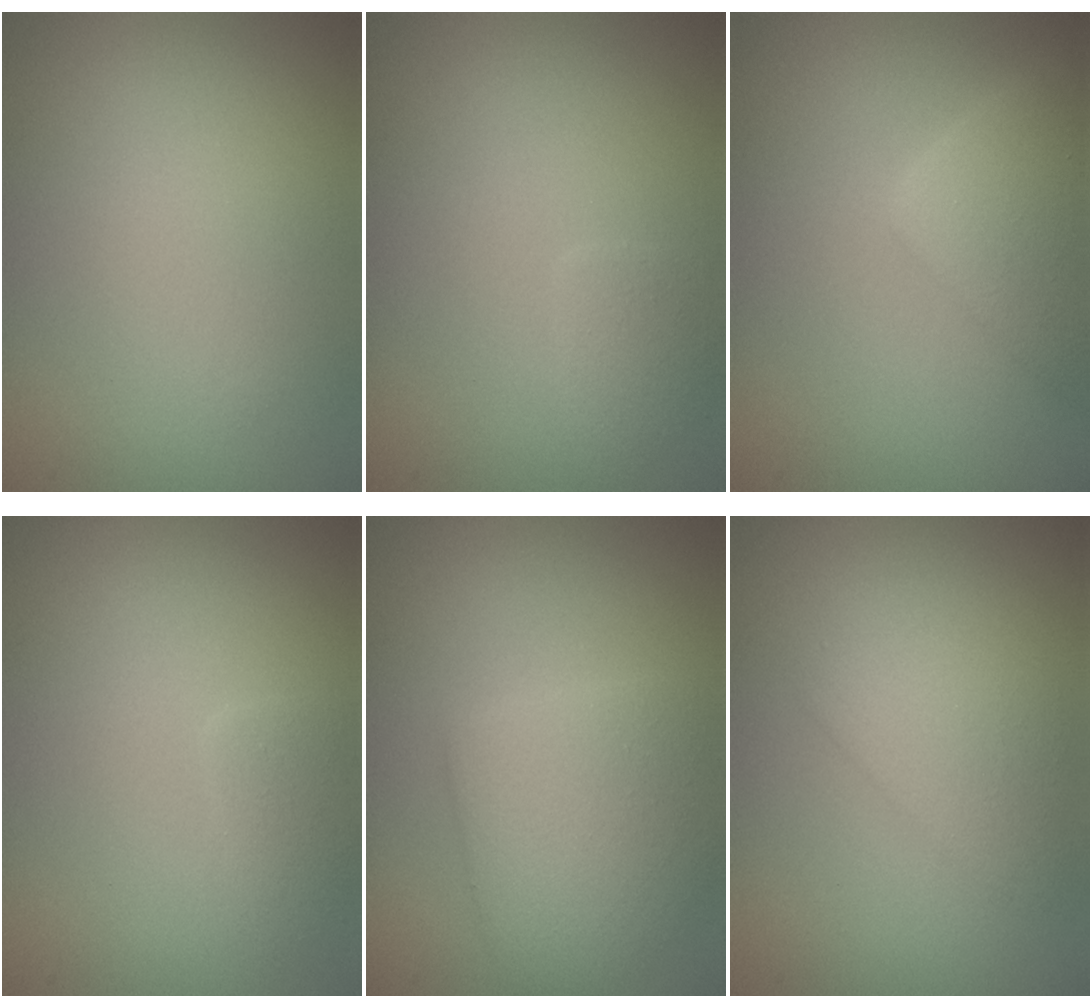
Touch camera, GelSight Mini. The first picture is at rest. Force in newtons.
{"total": 1.6, "press": 1.5, "slide": 0.2}
{"total": 4.4, "press": 4.4, "slide": 0.2}
{"total": 1.7, "press": 1.7, "slide": 0.1}
{"total": 4.0, "press": 4.0, "slide": 0.1}
{"total": 2.4, "press": 2.4, "slide": 0.1}